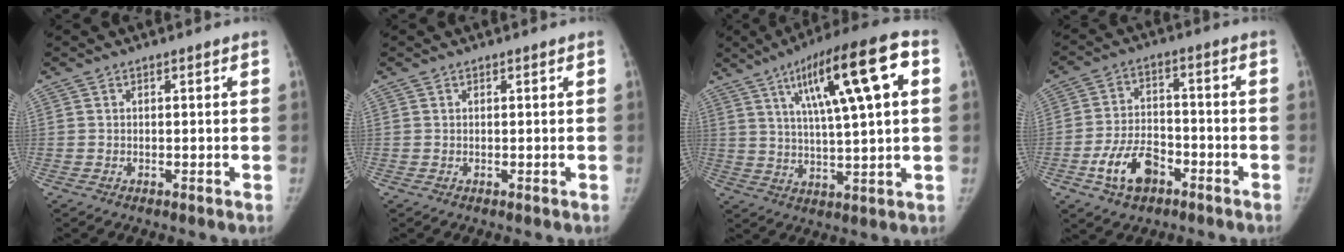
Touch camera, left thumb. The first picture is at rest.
{"total": 0.0}
{"total": 18.8, "force": [6.4, 3.7, 17.3], "torque": [-0.273, 0.009, 0.099]}
{"total": 9.6, "force": [-5.1, 5.9, 5.7], "torque": [-0.096, 0.030, -0.089]}